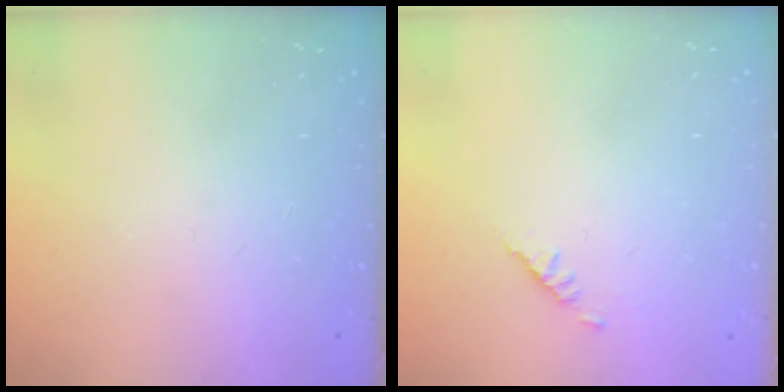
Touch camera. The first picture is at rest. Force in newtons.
{"total": 1.9, "press": 1.8, "slide": 0.5}